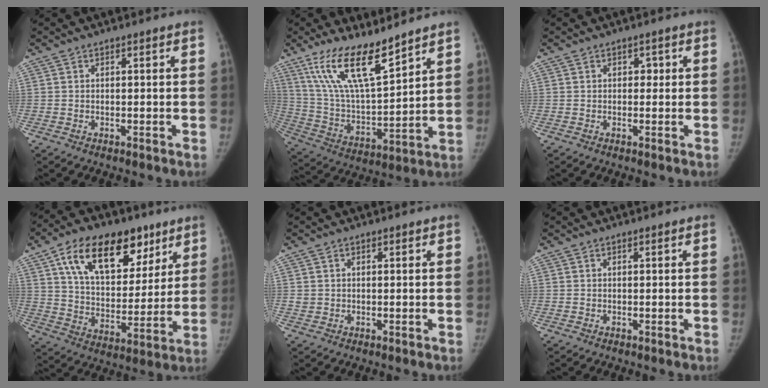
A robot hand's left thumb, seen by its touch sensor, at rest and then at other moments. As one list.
[{"total": 15.8, "force": [11.1, 3.9, 10.5], "torque": [-0.180, -0.062, 0.225]}, {"total": 1.2, "force": [0.2, 0.8, 0.8], "torque": [0.002, 0.004, -0.001]}, {"total": 21.3, "force": [11.1, 12.2, 13.4], "torque": [-0.175, -0.025, 0.188]}, {"total": 1.0, "force": [0.1, 1.0, 0.3], "torque": [0.001, 0.002, 0.002]}, {"total": 0.0}]